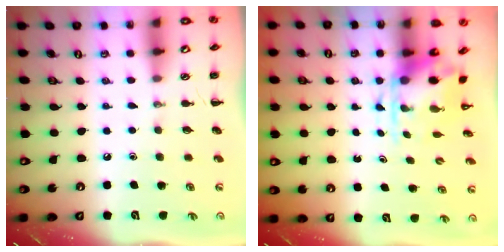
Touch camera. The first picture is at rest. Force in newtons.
{"total": 3.8, "press": 3.7, "slide": 0.9}